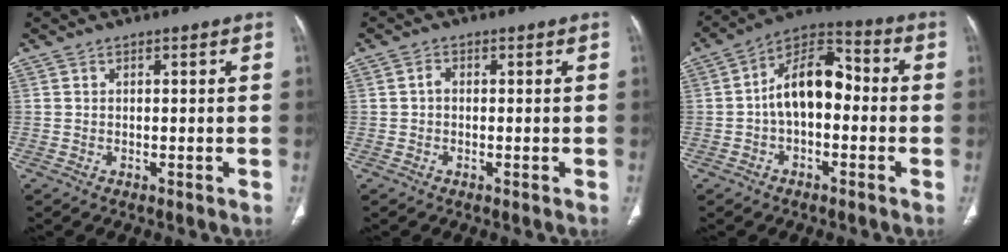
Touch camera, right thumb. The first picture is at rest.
{"total": 1.3, "force": [-0.1, 1.0, 0.8], "torque": [-0.008, 0.004, -0.007]}
{"total": 12.4, "force": [-0.7, 7.4, 9.9], "torque": [-0.142, 0.044, -0.025]}